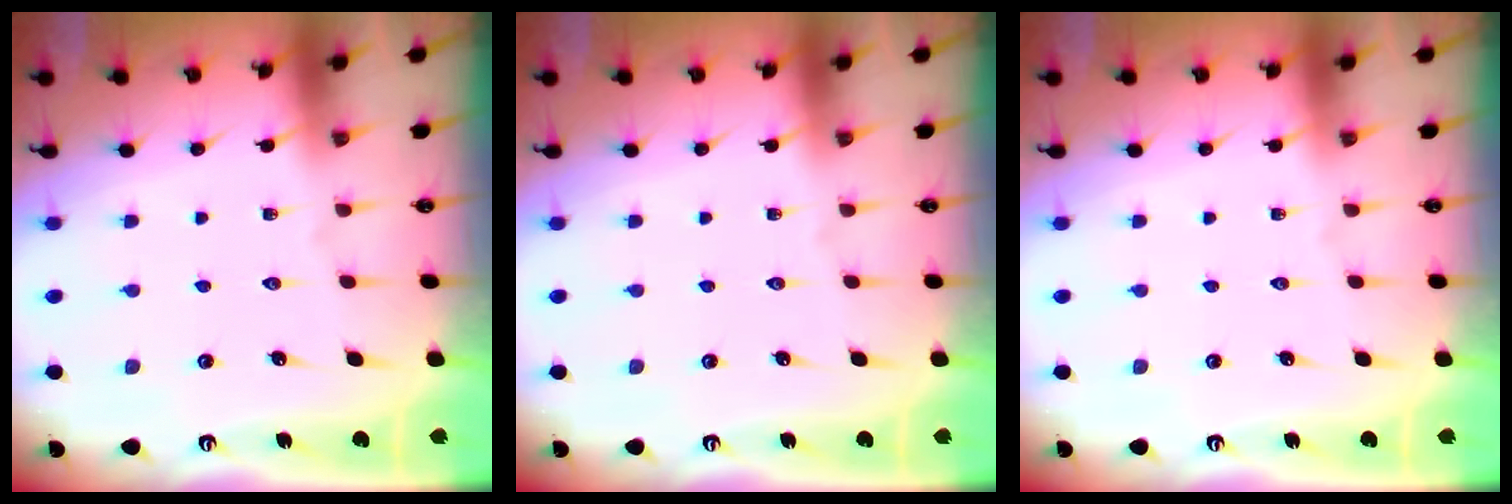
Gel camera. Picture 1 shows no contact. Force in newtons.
{"total": 0.0}
{"total": 0.0}